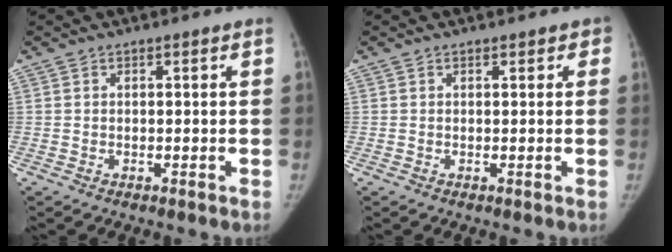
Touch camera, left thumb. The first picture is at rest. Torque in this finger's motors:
{"motor_torque": [-0.13, 0.13, -0.36, 0.26, 0.00]}